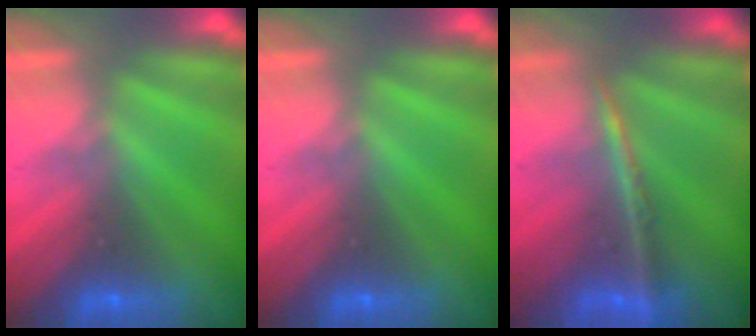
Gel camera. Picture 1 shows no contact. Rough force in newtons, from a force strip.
{"total": 0.0}
{"total": 2.0}